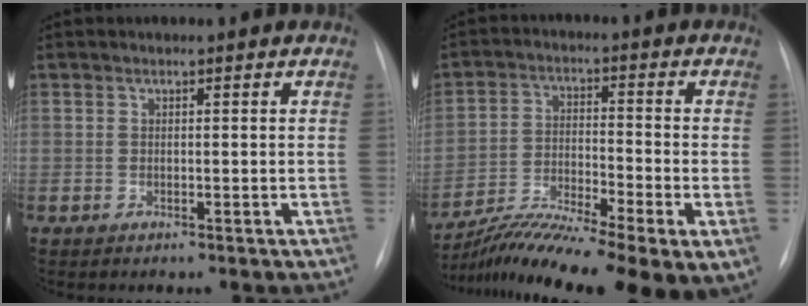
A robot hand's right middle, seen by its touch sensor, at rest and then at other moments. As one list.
[{"total": 15.3, "force": [-10.9, 2.4, 10.5], "torque": [-0.180, -0.007, -0.185]}]